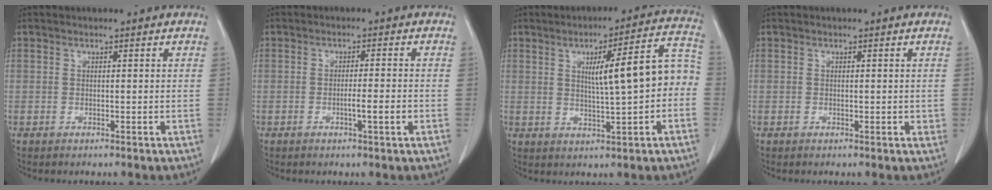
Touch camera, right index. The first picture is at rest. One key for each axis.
{"total": 3.2, "fx": -1.0, "fy": -0.2, "fz": 3.0, "tx": -0.049, "ty": -0.002, "tz": -0.017}
{"total": 11.0, "fx": 0.2, "fy": 1.6, "fz": 10.9, "tx": -0.147, "ty": 0.033, "tz": 0.006}
{"total": 1.0, "fx": 0.0, "fy": 0.5, "fz": 0.8, "tx": -0.010, "ty": 0.000, "tz": 0.001}